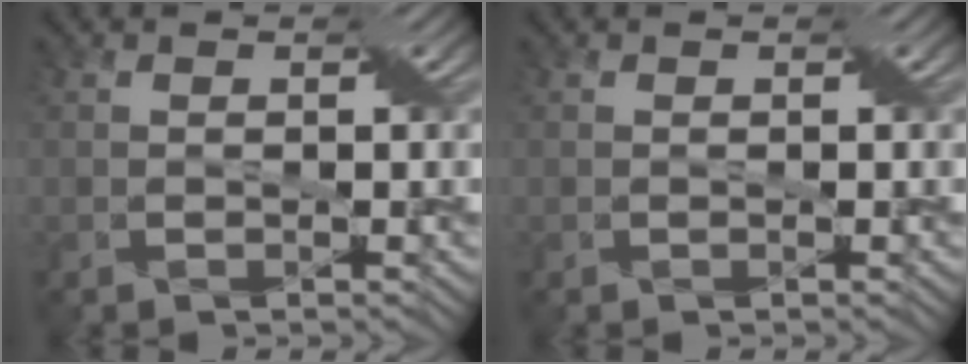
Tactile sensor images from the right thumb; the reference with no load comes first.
{"total": 0.0}